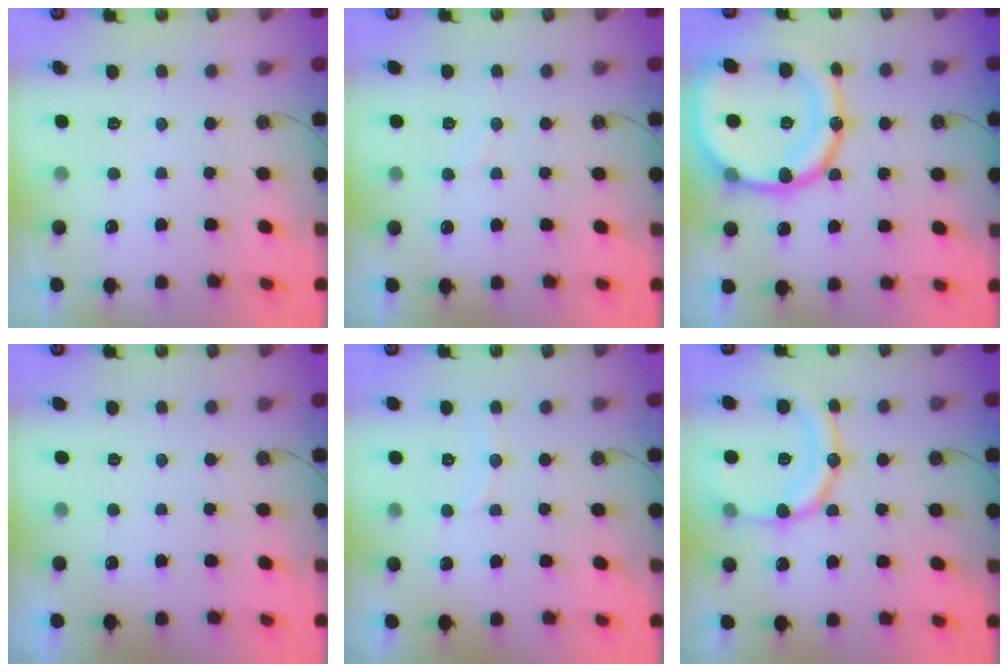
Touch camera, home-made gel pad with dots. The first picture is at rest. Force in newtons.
{"total": 2.9, "press": 2.9, "slide": 0.3}
{"total": 24.9, "press": 24.6, "slide": 4.1}
{"total": 1.1, "press": 0.6, "slide": 0.9}
{"total": 4.4, "press": 4.4, "slide": 0.7}
{"total": 17.8, "press": 17.6, "slide": 3.2}